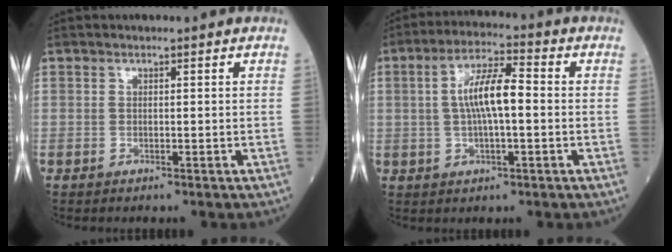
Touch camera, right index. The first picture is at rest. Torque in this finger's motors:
{"motor_torque": [0.26, -0.09, 0.24, 0.13]}